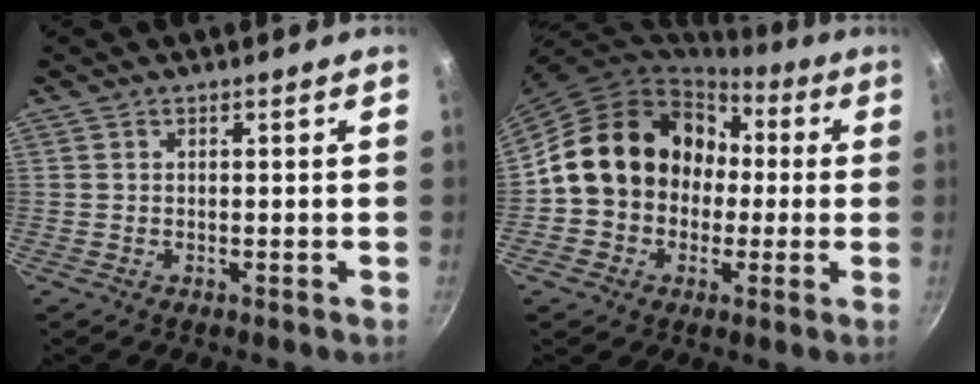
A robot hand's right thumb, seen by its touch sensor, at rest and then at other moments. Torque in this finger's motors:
{"motor_torque": [2.47, 2.48, 0.56, -0.48, 0.40]}